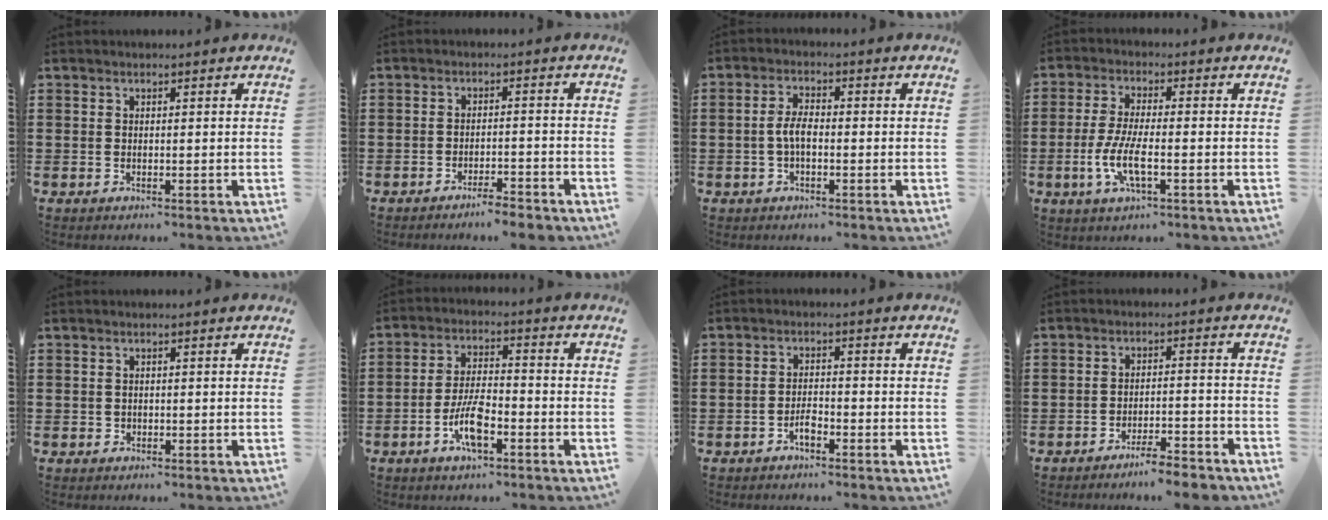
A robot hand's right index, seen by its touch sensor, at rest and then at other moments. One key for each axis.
{"total": 3.1, "fx": -2.9, "fy": 0.0, "fz": 1.0, "tx": -0.018, "ty": 0.001, "tz": -0.059}
{"total": 3.6, "fx": -0.7, "fy": 1.6, "fz": 3.2, "tx": -0.082, "ty": -0.002, "tz": -0.020}
{"total": 6.2, "fx": -2.1, "fy": 1.7, "fz": 5.6, "tx": -0.129, "ty": -0.010, "tz": -0.047}
{"total": 0.5, "fx": 0.0, "fy": 0.5, "fz": 0.1, "tx": -0.004, "ty": 0.003, "tz": -0.001}
{"total": 7.0, "fx": -3.1, "fy": 2.3, "fz": 5.9, "tx": -0.134, "ty": -0.005, "tz": -0.064}
{"total": 2.4, "fx": -1.7, "fy": 0.7, "fz": 1.5, "tx": -0.028, "ty": 0.005, "tz": -0.033}
{"total": 4.3, "fx": -4.1, "fy": -0.2, "fz": 1.4, "tx": -0.023, "ty": -0.003, "tz": -0.080}